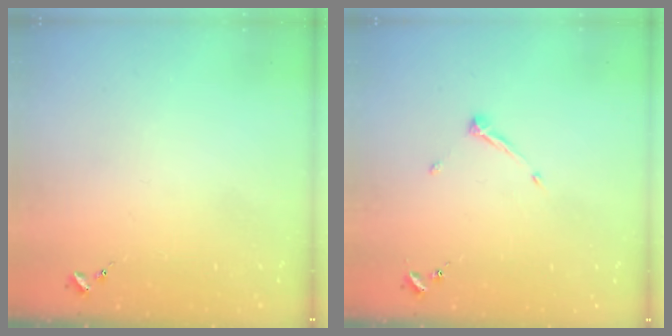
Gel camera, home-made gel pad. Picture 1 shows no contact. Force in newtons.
{"total": 5.8, "press": 5.8, "slide": 0.7}